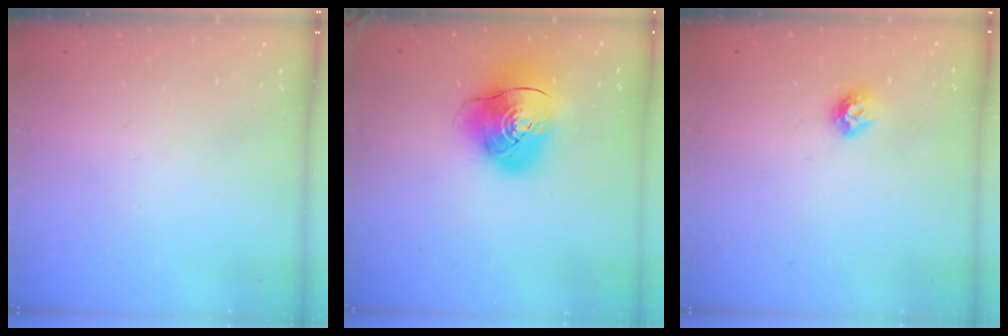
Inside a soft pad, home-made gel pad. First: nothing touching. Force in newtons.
{"total": 12.8, "press": 12.6, "slide": 2.1}
{"total": 6.8, "press": 6.8, "slide": 0.7}